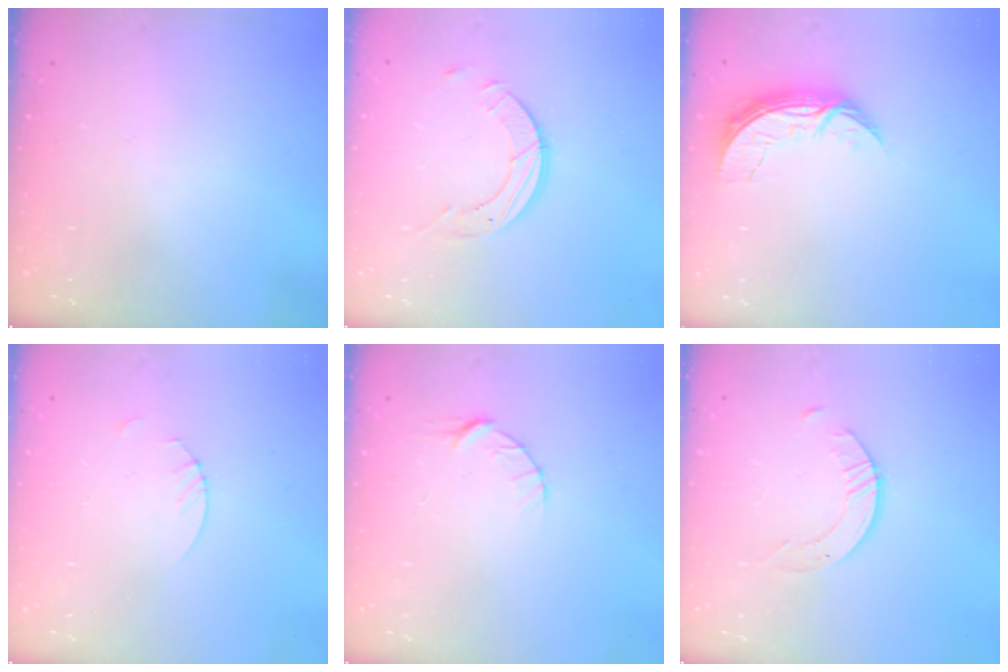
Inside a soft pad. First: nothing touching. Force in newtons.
{"total": 7.1, "press": 7.1, "slide": 0.7}
{"total": 7.1, "press": 7.1, "slide": 0.6}
{"total": 1.9, "press": 1.9, "slide": 0.2}
{"total": 5.0, "press": 4.9, "slide": 0.7}
{"total": 2.6, "press": 2.6, "slide": 0.3}